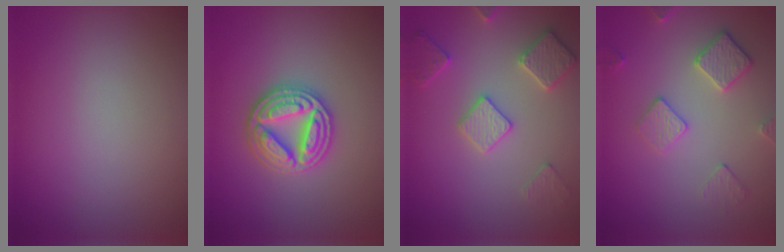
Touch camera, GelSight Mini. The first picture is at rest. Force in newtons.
{"total": 4.5, "press": 4.4, "slide": 0.7}
{"total": 3.5, "press": 3.4, "slide": 0.9}
{"total": 3.4, "press": 3.1, "slide": 1.3}